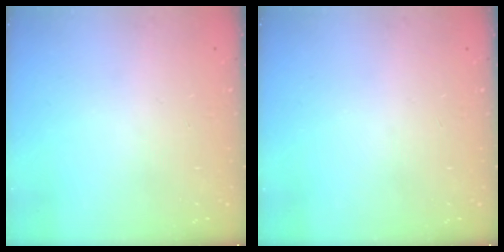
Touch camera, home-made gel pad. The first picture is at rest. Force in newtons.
{"total": 0.0}